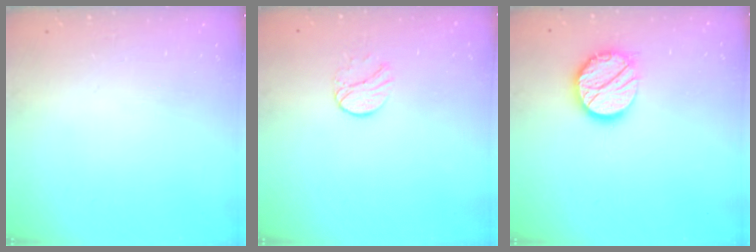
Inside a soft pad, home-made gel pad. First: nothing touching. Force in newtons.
{"total": 7.6, "press": 7.6, "slide": 0.6}
{"total": 13.3, "press": 13.3, "slide": 0.8}